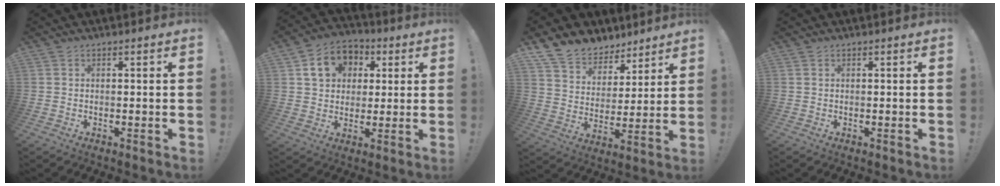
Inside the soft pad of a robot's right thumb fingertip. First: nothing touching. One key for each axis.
{"total": 12.1, "fx": 4.1, "fy": 10.0, "fz": 5.5, "tx": -0.080, "ty": -0.003, "tz": 0.083}
{"total": 11.2, "fx": 8.8, "fy": 6.6, "fz": 1.9, "tx": -0.047, "ty": -0.070, "tz": 0.170}
{"total": 0.0}